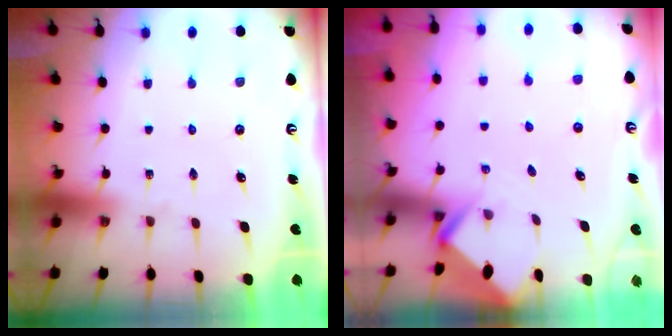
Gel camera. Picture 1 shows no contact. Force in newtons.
{"total": 2.7, "press": 2.7, "slide": 0.2}